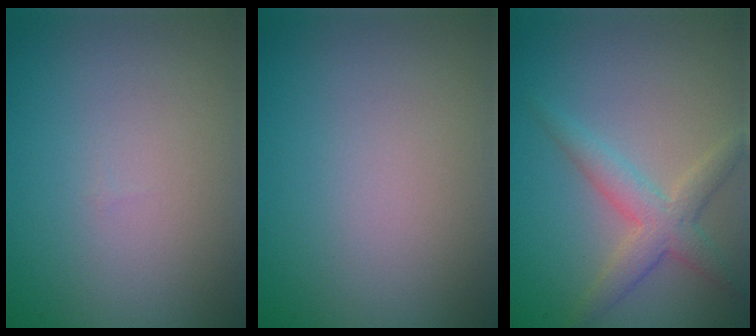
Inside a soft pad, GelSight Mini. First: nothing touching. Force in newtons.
{"total": 0.0}
{"total": 3.3, "press": 3.3, "slide": 0.1}